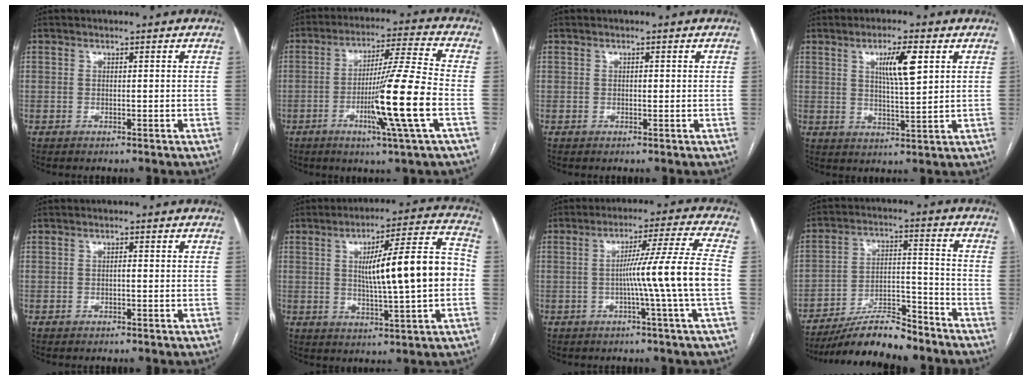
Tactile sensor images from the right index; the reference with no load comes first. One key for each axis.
{"total": 13.7, "fx": -3.9, "fy": -2.0, "fz": 13.0, "tx": -0.231, "ty": -0.012, "tz": -0.073}
{"total": 0.6, "fx": 0.0, "fy": 0.3, "fz": 0.5, "tx": -0.008, "ty": 0.001, "tz": 0.000}
{"total": 6.9, "fx": 2.7, "fy": 0.8, "fz": 6.3, "tx": -0.110, "ty": 0.000, "tz": 0.046}
{"total": 0.6, "fx": -0.1, "fy": 0.2, "fz": 0.6, "tx": -0.010, "ty": 0.001, "tz": -0.002}
{"total": 15.0, "fx": 0.3, "fy": 1.4, "fz": 14.9, "tx": -0.227, "ty": 0.023, "tz": 0.005}
{"total": 10.9, "fx": -1.8, "fy": -2.8, "fz": 10.4, "tx": -0.165, "ty": 0.004, "tz": -0.028}
{"total": 12.1, "fx": -10.6, "fy": 2.2, "fz": 5.4, "tx": -0.087, "ty": 0.009, "tz": -0.186}